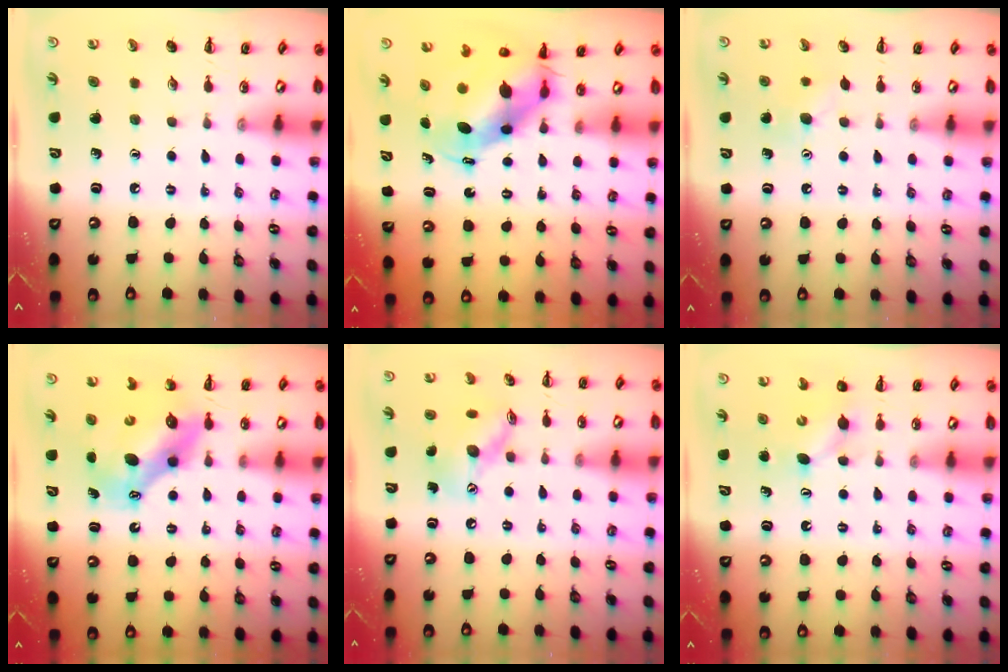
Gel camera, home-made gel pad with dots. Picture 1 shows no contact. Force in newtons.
{"total": 6.9, "press": 6.6, "slide": 1.9}
{"total": 5.9, "press": 5.7, "slide": 1.3}
{"total": 7.6, "press": 7.4, "slide": 1.6}
{"total": 11.7, "press": 11.7, "slide": 1.2}
{"total": 3.9, "press": 3.7, "slide": 1.0}